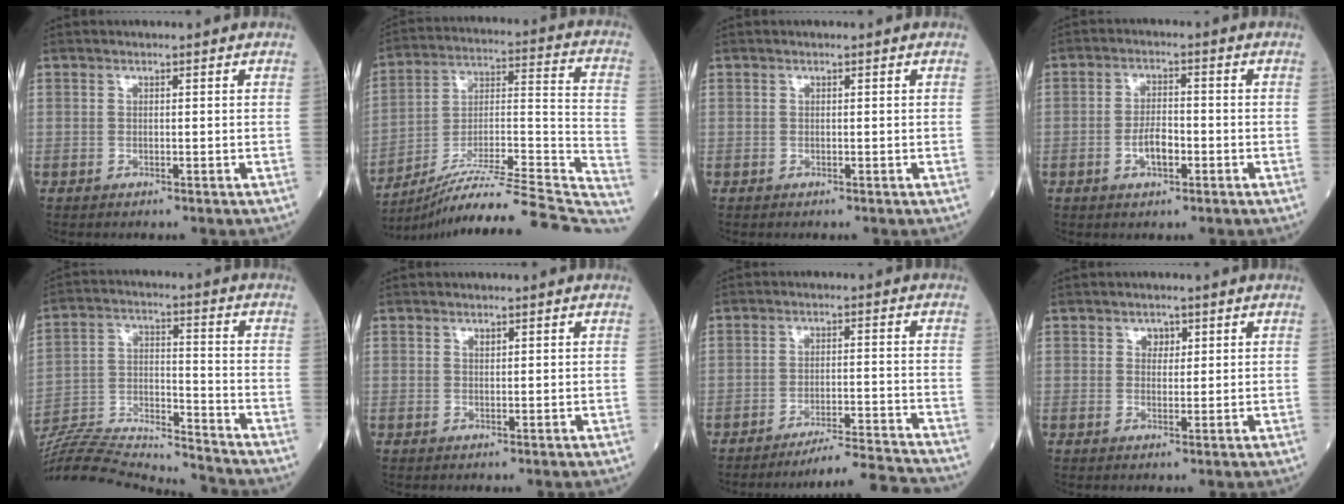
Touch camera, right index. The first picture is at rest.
{"total": 30.7, "force": [-27.6, -0.1, 13.4], "torque": [-0.137, -0.012, -0.406]}
{"total": 0.0}
{"total": 4.1, "force": [-1.4, 1.7, 3.5], "torque": [-0.066, 0.003, -0.027]}
{"total": 21.5, "force": [-20.5, 0.0, 6.4], "torque": [-0.146, -0.012, -0.339]}
{"total": 0.5, "force": [0.4, 0.2, 0.3], "torque": [-0.007, -0.002, 0.006]}
{"total": 9.7, "force": [-9.4, -2.4, 1.1], "torque": [-0.004, -0.002, -0.147]}
{"total": 1.8, "force": [0.9, 1.4, 0.9], "torque": [-0.007, 0.000, 0.012]}